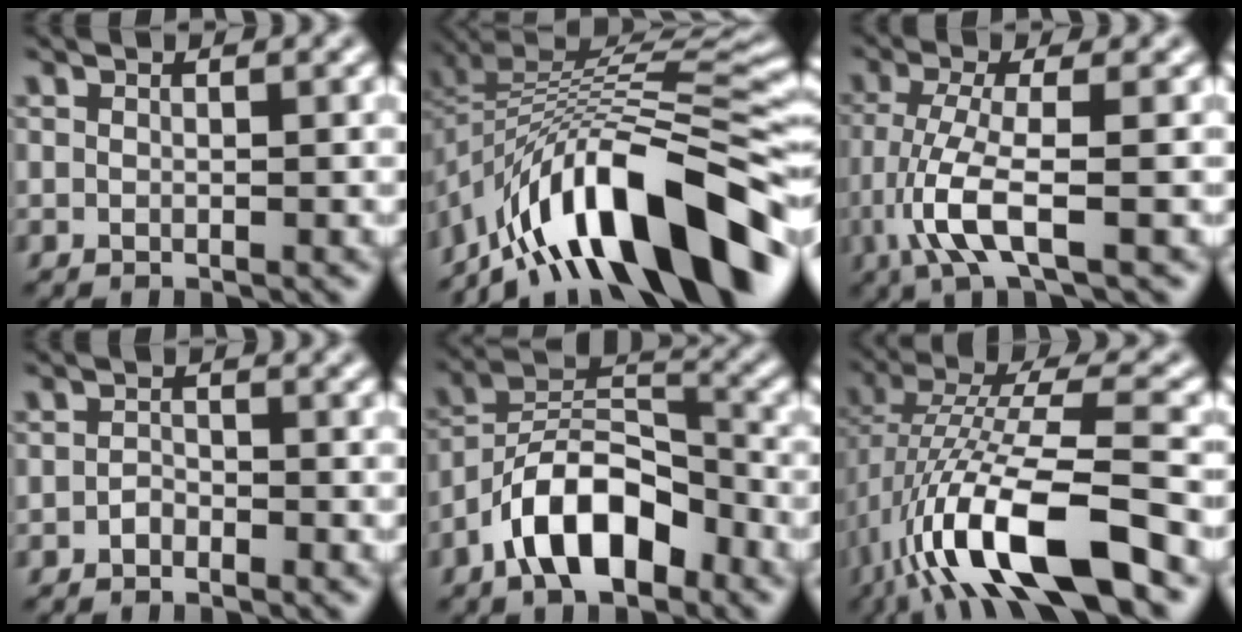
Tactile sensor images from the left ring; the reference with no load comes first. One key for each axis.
{"total": 14.2, "fx": -8.4, "fy": 5.3, "fz": 10.1, "tx": -0.158, "ty": 0.024, "tz": -0.145}
{"total": 5.1, "fx": -2.0, "fy": 1.0, "fz": 4.6, "tx": -0.104, "ty": -0.005, "tz": -0.041}
{"total": 1.0, "fx": -0.7, "fy": 0.6, "fz": 0.4, "tx": -0.007, "ty": 0.002, "tz": -0.014}
{"total": 8.5, "fx": -4.7, "fy": 4.0, "fz": 5.8, "tx": -0.093, "ty": 0.016, "tz": -0.094}
{"total": 12.8, "fx": -4.9, "fy": 3.7, "fz": 11.2, "tx": -0.218, "ty": 0.013, "tz": -0.091}